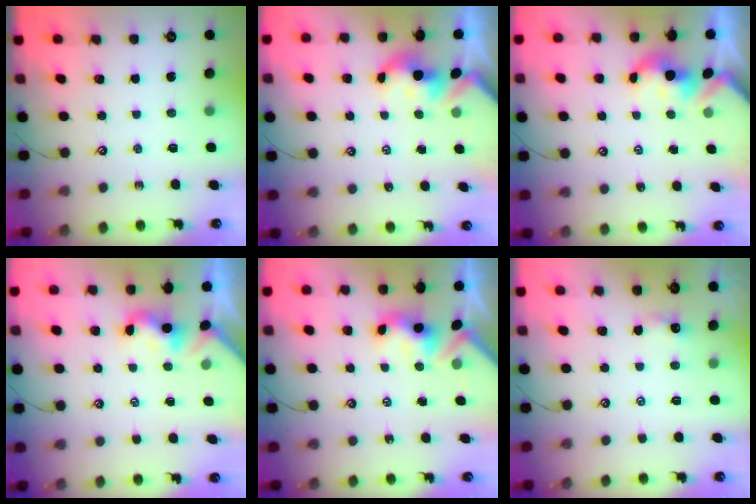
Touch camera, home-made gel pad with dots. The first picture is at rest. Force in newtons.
{"total": 1.7, "press": 1.7, "slide": 0.2}
{"total": 1.8, "press": 1.8, "slide": 0.1}
{"total": 1.9, "press": 1.8, "slide": 0.6}
{"total": 3.2, "press": 3.2, "slide": 0.4}
{"total": 3.6, "press": 3.6, "slide": 0.1}